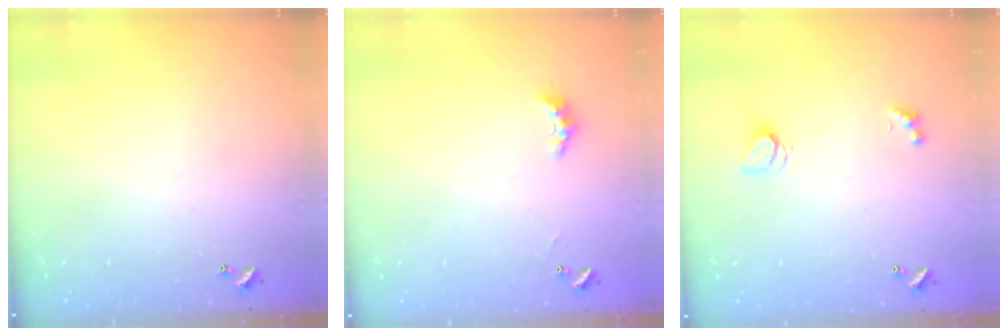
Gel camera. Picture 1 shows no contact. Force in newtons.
{"total": 3.9, "press": 3.8, "slide": 0.7}
{"total": 2.0, "press": 2.0, "slide": 0.3}